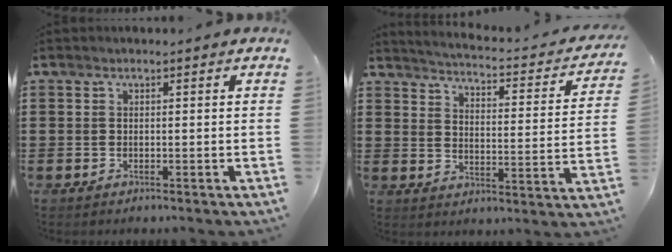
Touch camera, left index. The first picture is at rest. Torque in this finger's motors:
{"motor_torque": [1.29, -0.85, 0.13, 0.00]}